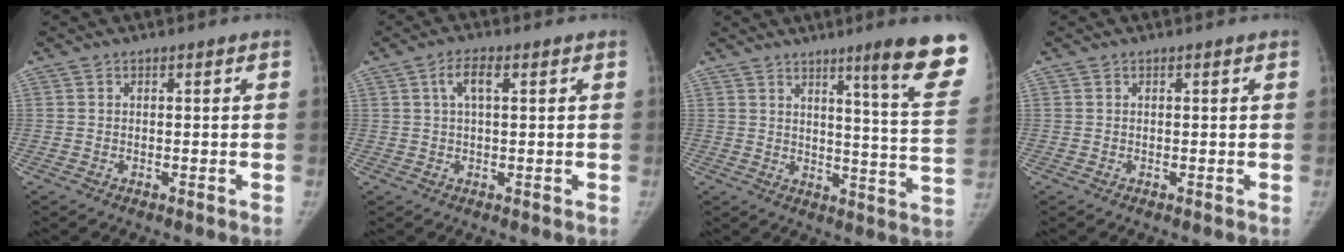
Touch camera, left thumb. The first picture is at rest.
{"total": 3.4, "force": [1.1, 1.3, 3.0], "torque": [-0.055, 0.006, 0.021]}
{"total": 17.3, "force": [11.0, 0.8, 13.4], "torque": [-0.148, -0.073, 0.139]}
{"total": 0.0}